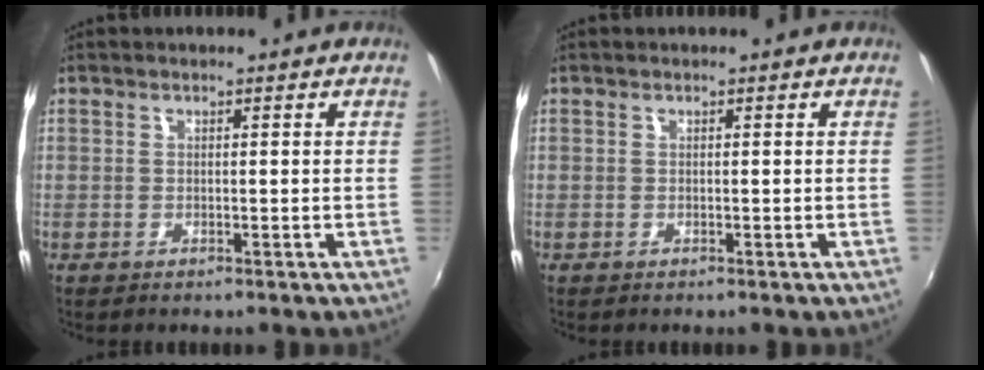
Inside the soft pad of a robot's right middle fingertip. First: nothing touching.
{"total": 0.0}